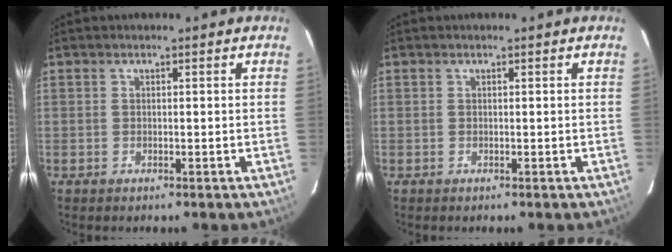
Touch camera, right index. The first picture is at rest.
{"total": 0.0}